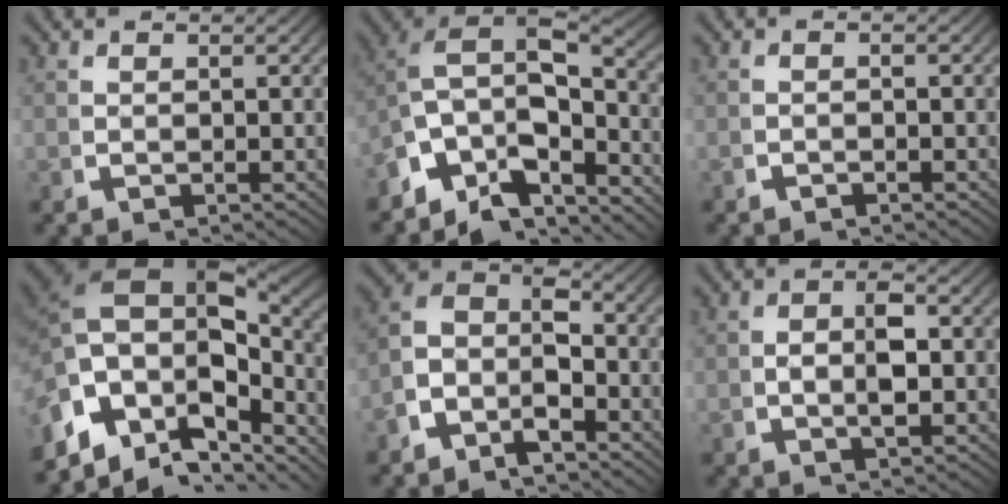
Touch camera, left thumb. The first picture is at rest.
{"total": 13.0, "force": [-1.4, 9.2, 9.1], "torque": [-0.178, -0.048, -0.017]}
{"total": 0.9, "force": [-0.8, 0.2, 0.2], "torque": [-0.001, 0.001, -0.017]}
{"total": 18.0, "force": [-1.0, 12.5, 12.9], "torque": [-0.232, -0.028, -0.005]}
{"total": 8.3, "force": [0.2, 6.1, 5.6], "torque": [-0.105, -0.004, -0.016]}
{"total": 3.6, "force": [-0.1, 1.8, 3.0], "torque": [-0.055, -0.007, 0.001]}